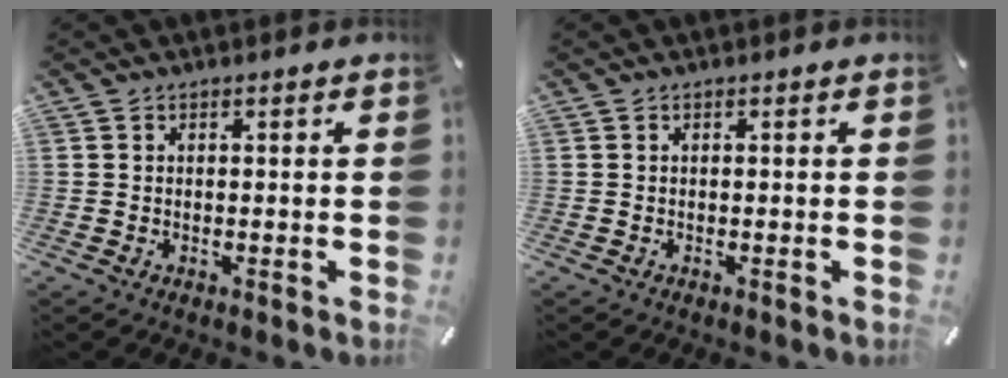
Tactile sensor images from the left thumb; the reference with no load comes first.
{"total": 0.0}